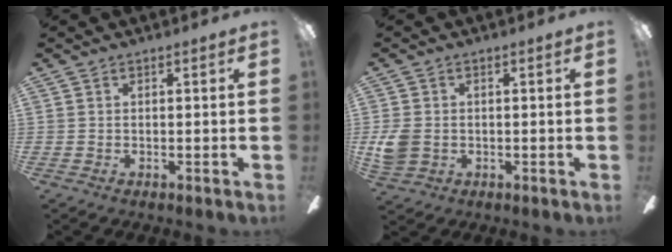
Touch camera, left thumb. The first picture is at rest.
{"total": 5.6, "force": [-0.5, 4.5, 3.2], "torque": [-0.067, 0.003, -0.009]}